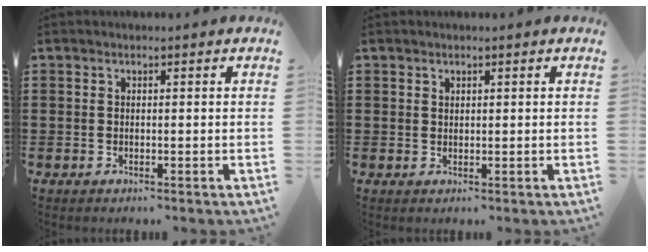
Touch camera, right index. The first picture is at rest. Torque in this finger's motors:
{"motor_torque": [-0.60, 1.53, -0.02, -0.01]}